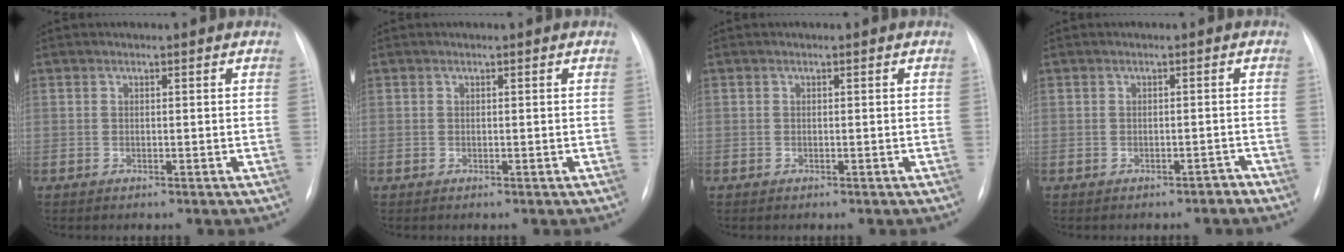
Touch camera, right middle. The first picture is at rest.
{"total": 0.0}
{"total": 0.0}
{"total": 1.3, "force": [-1.2, 0.4, 0.4], "torque": [-0.002, 0.001, -0.015]}